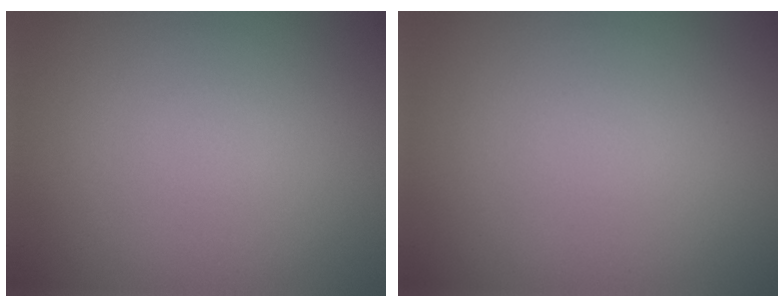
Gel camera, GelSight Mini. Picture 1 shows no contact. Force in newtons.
{"total": 0.0}